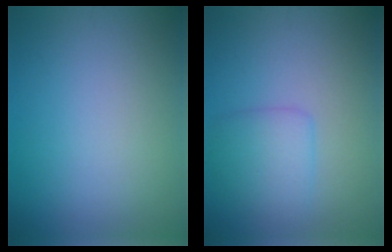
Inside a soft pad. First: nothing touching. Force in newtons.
{"total": 2.8, "press": 2.8, "slide": 0.2}